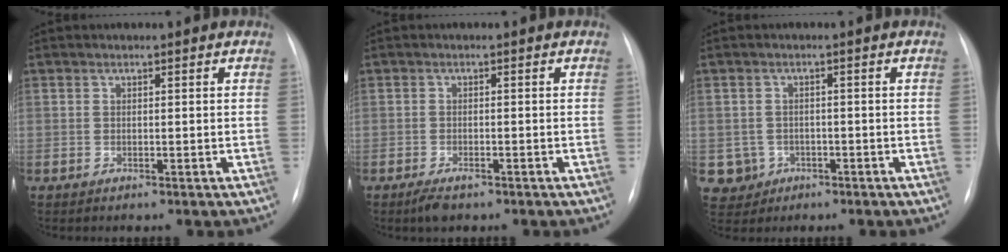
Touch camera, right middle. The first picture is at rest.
{"total": 2.4, "force": [-1.6, 0.8, 1.5], "torque": [-0.034, -0.005, -0.025]}
{"total": 4.8, "force": [-1.3, 4.6, 0.5], "torque": [-0.012, 0.005, -0.013]}